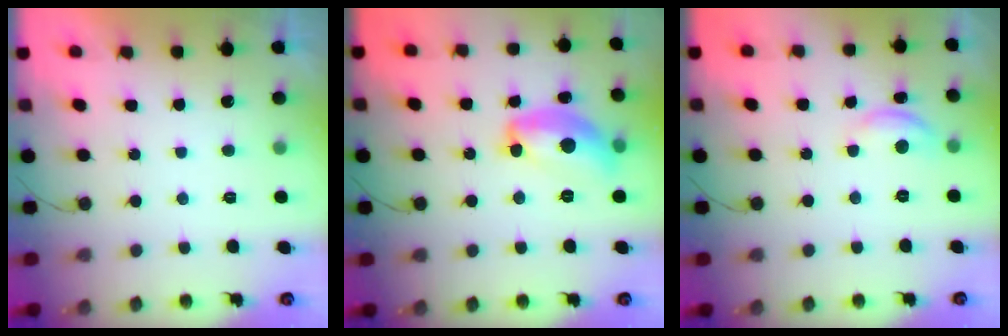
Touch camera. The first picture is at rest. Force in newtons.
{"total": 14.9, "press": 14.9, "slide": 0.7}
{"total": 6.9, "press": 6.8, "slide": 0.4}